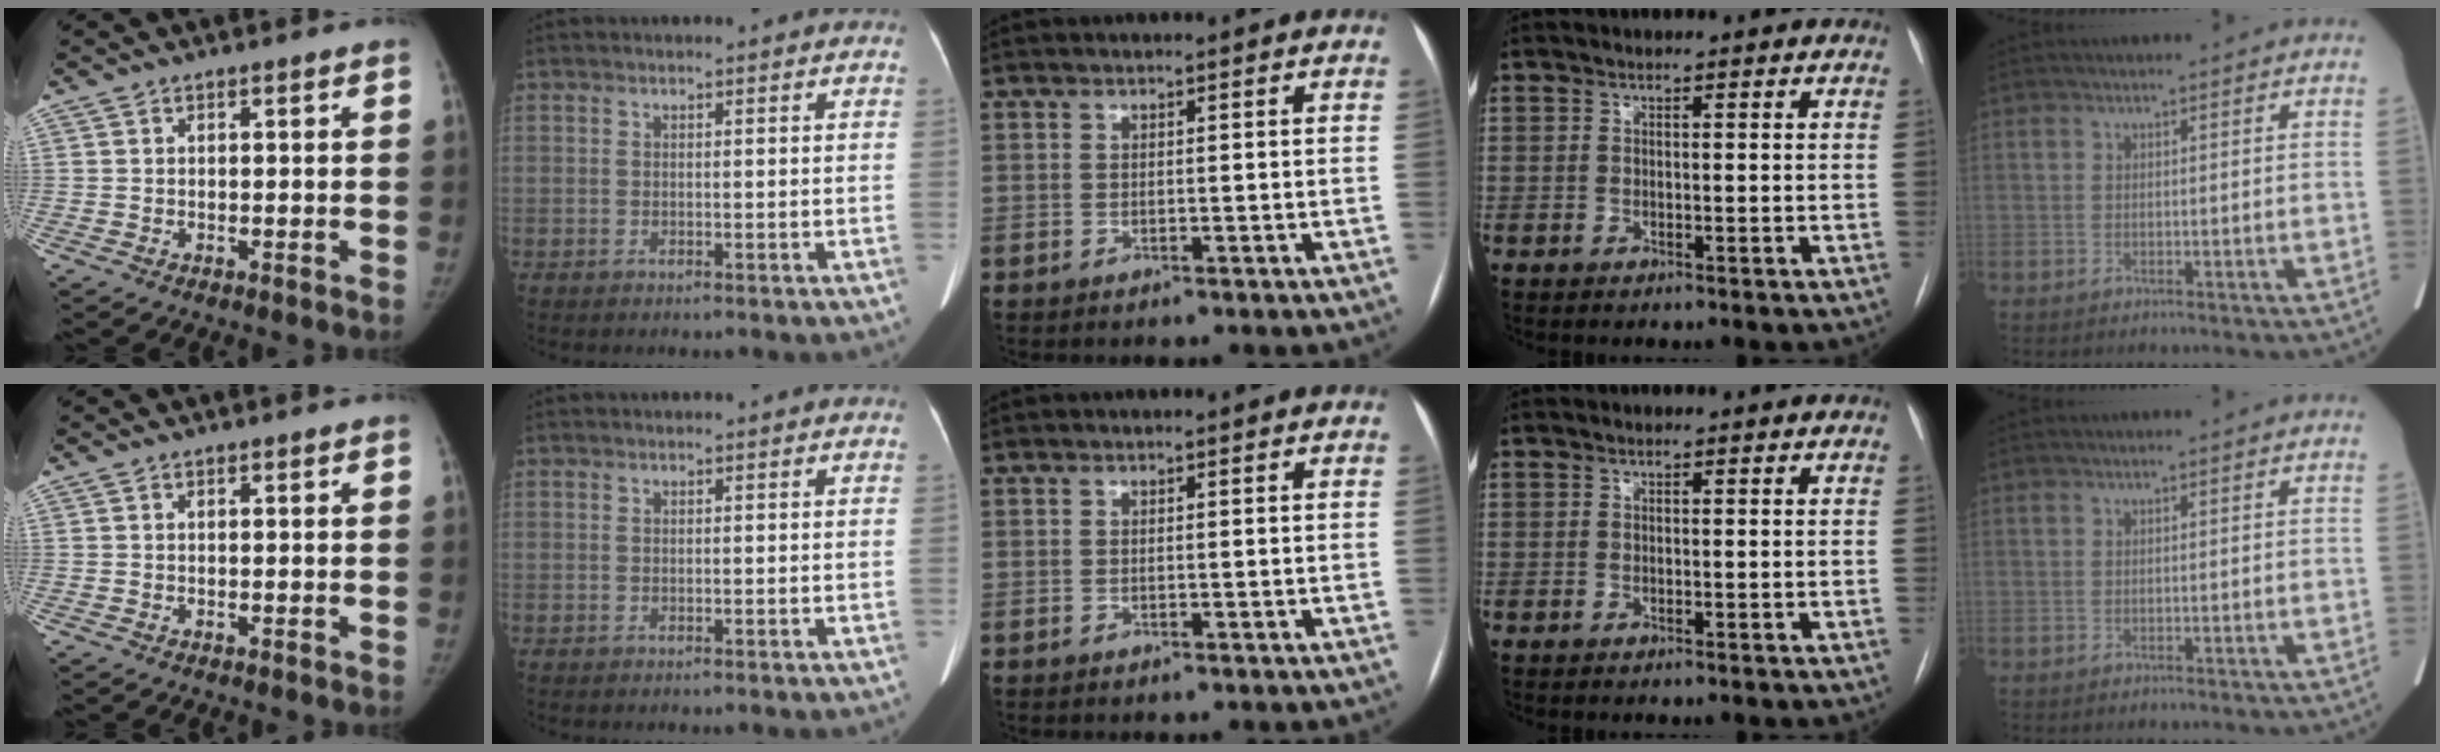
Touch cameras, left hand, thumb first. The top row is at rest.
{}